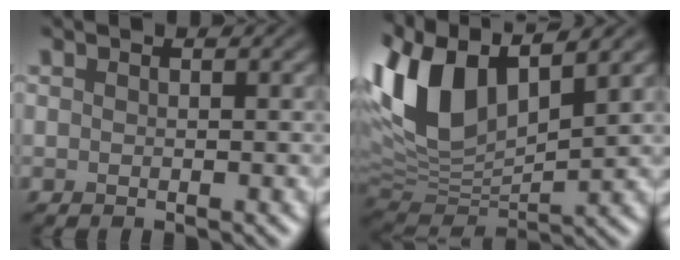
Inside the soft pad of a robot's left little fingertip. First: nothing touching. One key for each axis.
{"total": 11.3, "fx": 4.9, "fy": 5.4, "fz": 8.7, "tx": -0.198, "ty": 0.018, "tz": 0.090}